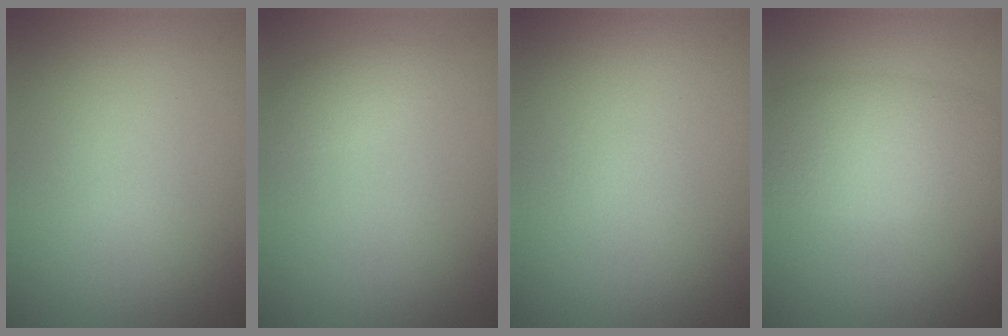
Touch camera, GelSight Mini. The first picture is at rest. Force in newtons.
{"total": 1.2, "press": 1.2, "slide": 0.1}
{"total": 0.0}
{"total": 4.8, "press": 4.8, "slide": 0.1}